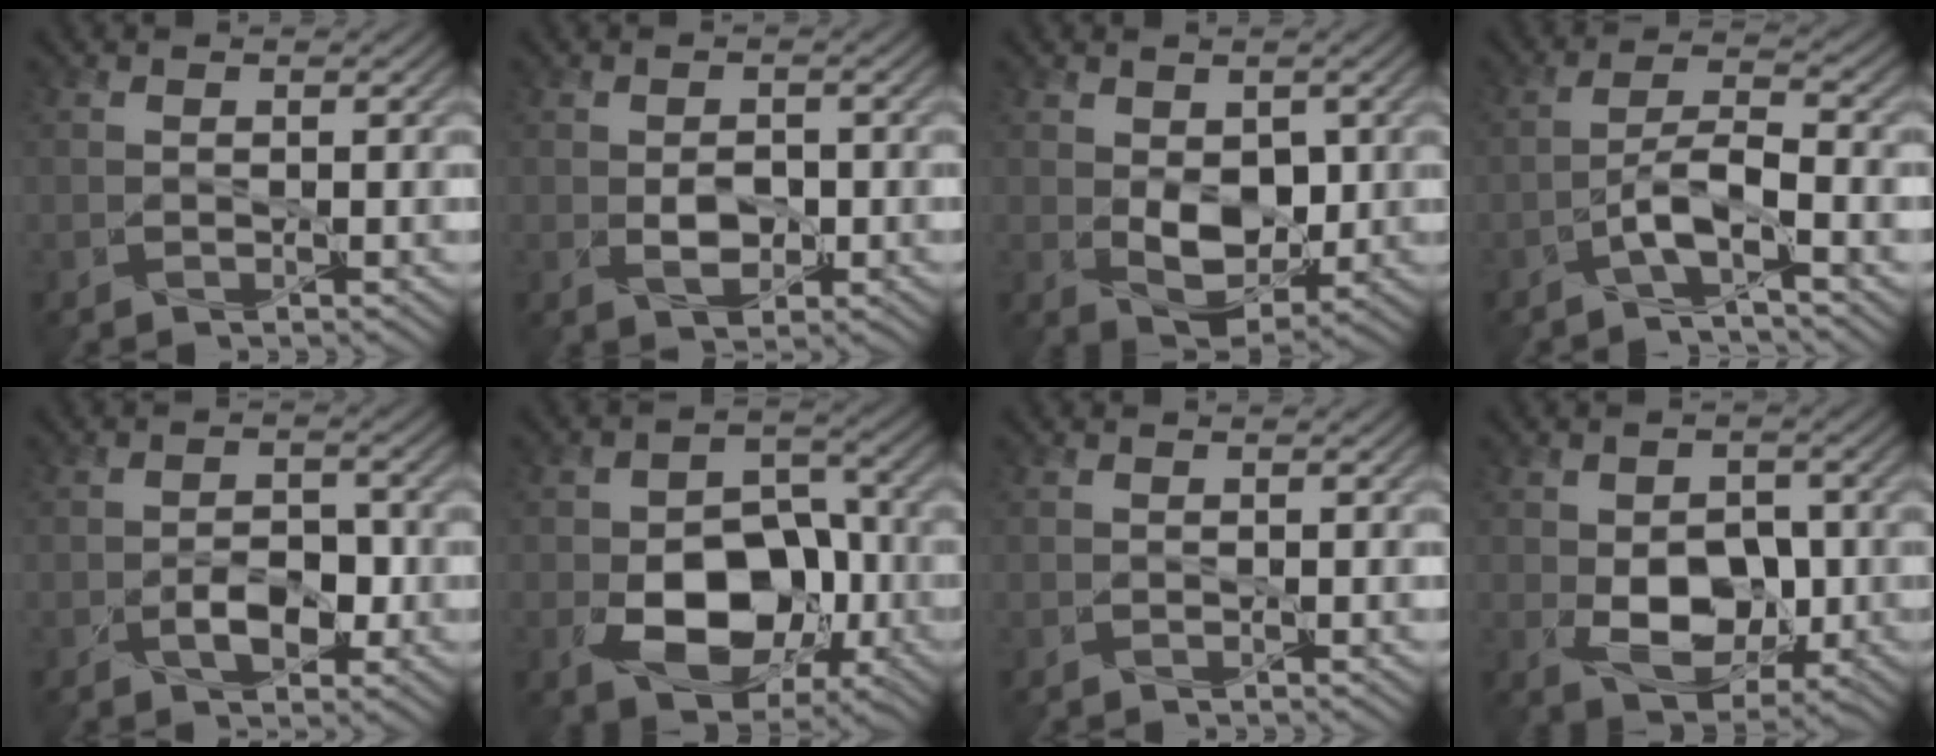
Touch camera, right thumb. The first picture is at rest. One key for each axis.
{"total": 2.7, "fx": -0.6, "fy": 1.3, "fz": 2.2, "tx": -0.040, "ty": -0.006, "tz": -0.009}
{"total": 6.8, "fx": 0.0, "fy": 4.1, "fz": 5.5, "tx": -0.106, "ty": -0.012, "tz": 0.000}
{"total": 3.9, "fx": -2.5, "fy": -0.4, "fz": 3.0, "tx": -0.056, "ty": 0.015, "tz": -0.050}
{"total": 3.4, "fx": -1.5, "fy": 1.3, "fz": 2.7, "tx": -0.039, "ty": -0.005, "tz": -0.021}
{"total": 11.2, "fx": -3.4, "fy": 7.2, "fz": 8.0, "tx": -0.127, "ty": -0.024, "tz": -0.054}
{"total": 0.0}
{"total": 7.4, "fx": -1.1, "fy": 4.6, "fz": 5.7, "tx": -0.100, "ty": -0.010, "tz": -0.018}